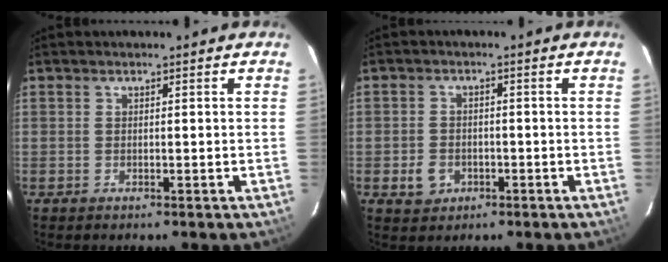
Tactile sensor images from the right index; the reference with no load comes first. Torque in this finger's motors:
{"motor_torque": [0.30, -0.24, 0.19, 0.02]}